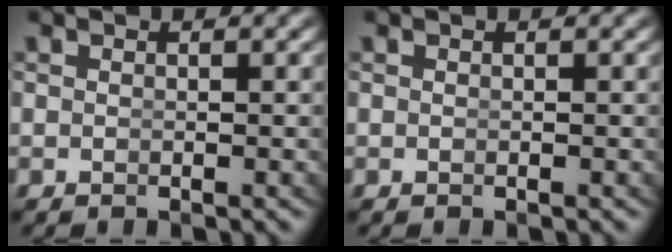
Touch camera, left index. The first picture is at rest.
{"total": 0.0}